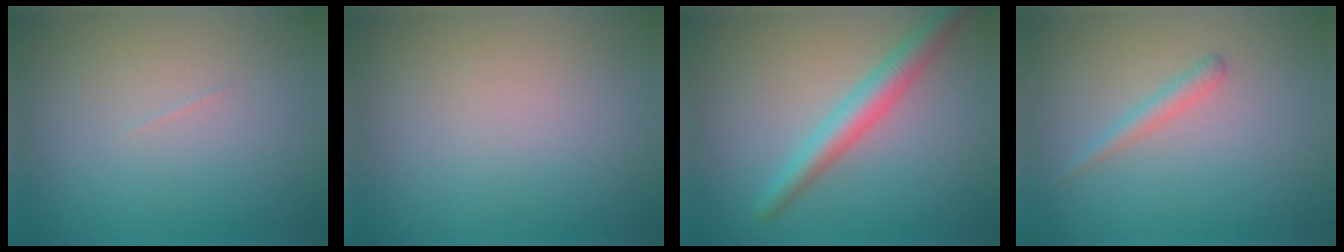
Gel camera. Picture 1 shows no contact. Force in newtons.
{"total": 0.0}
{"total": 3.5, "press": 3.5, "slide": 0.2}
{"total": 1.4, "press": 1.4, "slide": 0.0}